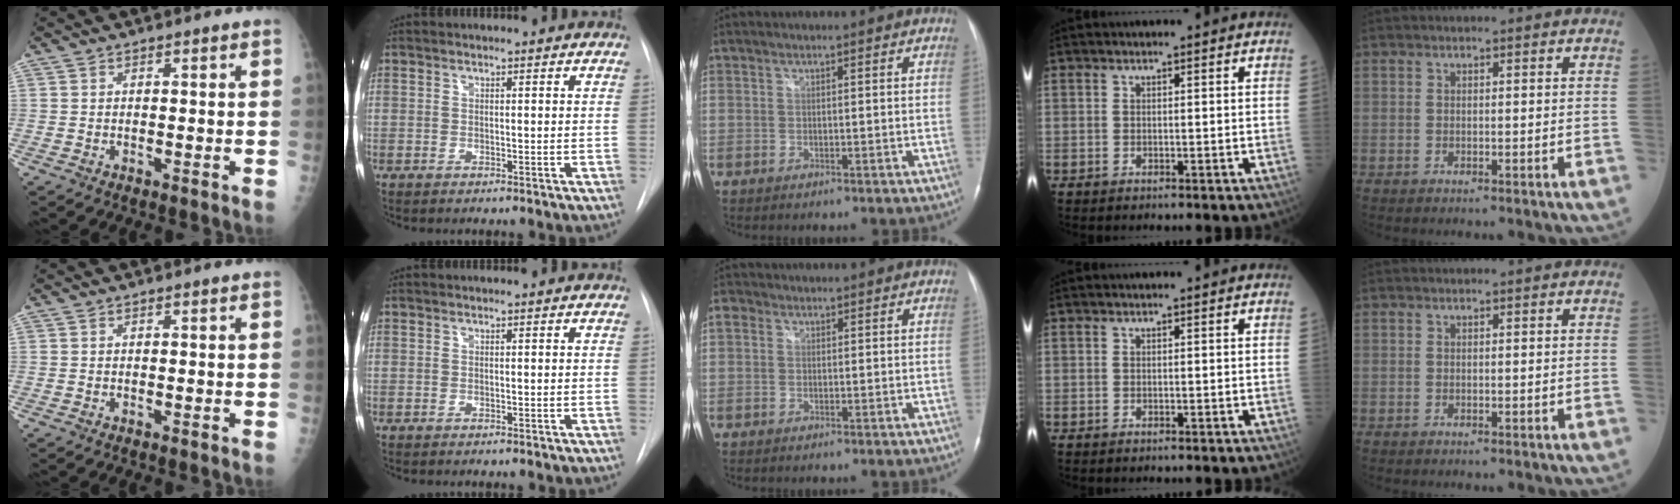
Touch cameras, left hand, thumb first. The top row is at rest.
{"middle": {"total": 1.6, "force": [0.5, 1.4, 0.7], "torque": [-0.015, 0.013, 0.006]}}